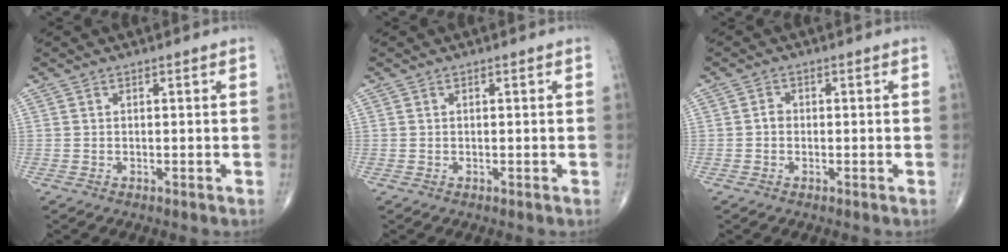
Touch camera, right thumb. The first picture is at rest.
{"total": 0.0}
{"total": 1.3, "force": [-0.3, 1.1, 0.7], "torque": [-0.004, 0.004, -0.008]}